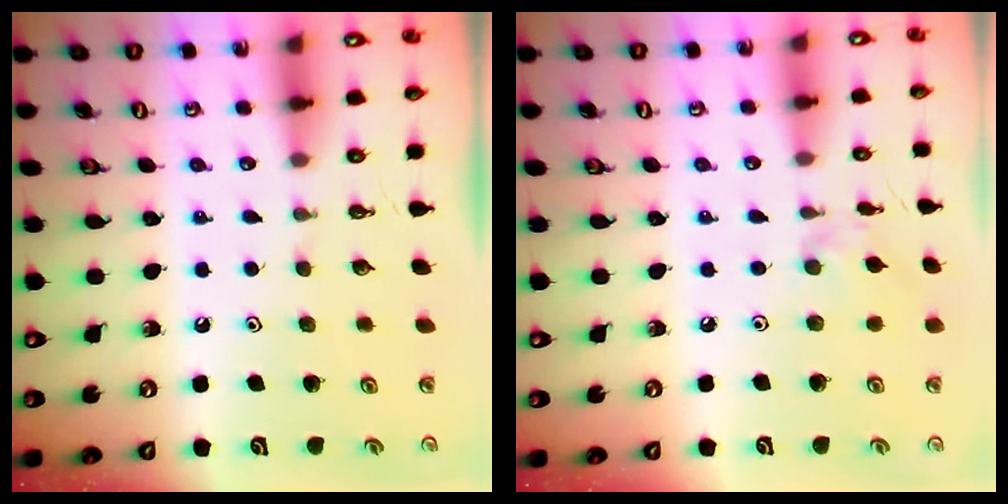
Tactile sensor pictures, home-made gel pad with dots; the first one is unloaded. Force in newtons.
{"total": 2.4, "press": 2.4, "slide": 0.4}